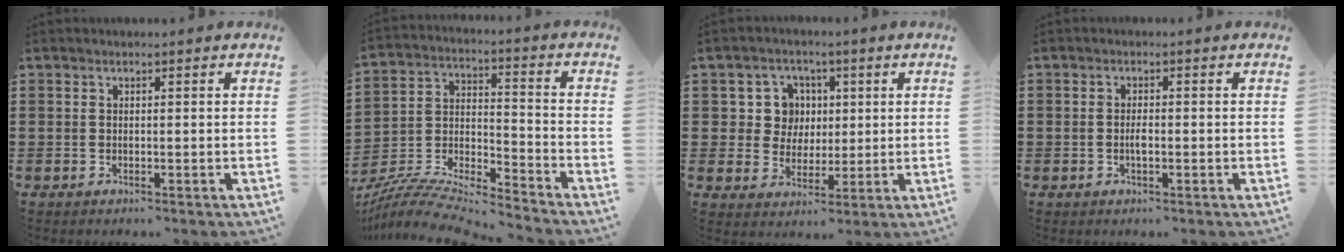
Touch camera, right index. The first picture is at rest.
{"total": 8.4, "force": [-7.9, 0.8, 2.8], "torque": [-0.064, -0.003, -0.163]}
{"total": 6.8, "force": [1.5, 6.2, 2.3], "torque": [-0.066, 0.018, 0.024]}
{"total": 1.6, "force": [-0.4, 0.5, 1.5], "torque": [-0.028, -0.002, -0.008]}